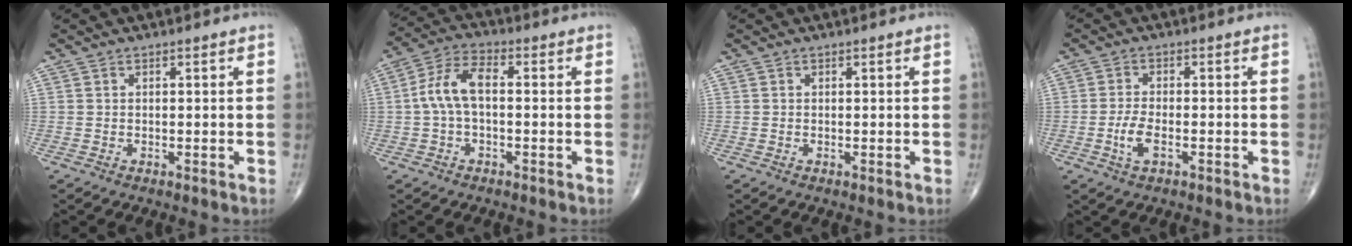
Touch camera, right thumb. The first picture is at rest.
{"total": 7.8, "force": [-0.2, 3.9, 6.7], "torque": [-0.140, 0.028, -0.011]}
{"total": 0.0}
{"total": 4.1, "force": [-1.5, 1.8, 3.4], "torque": [-0.072, 0.007, -0.027]}